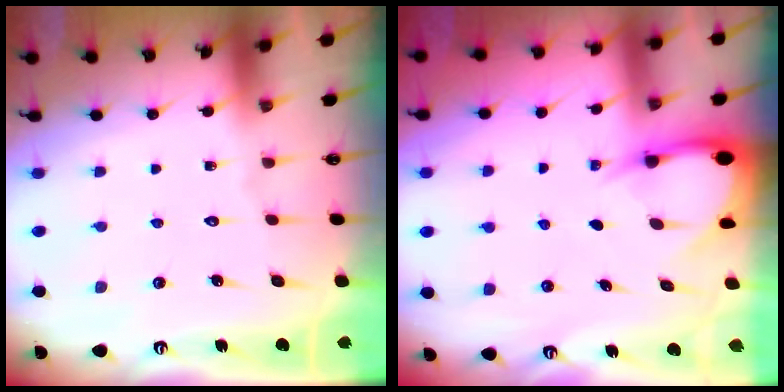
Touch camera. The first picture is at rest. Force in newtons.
{"total": 3.7, "press": 3.7, "slide": 0.5}